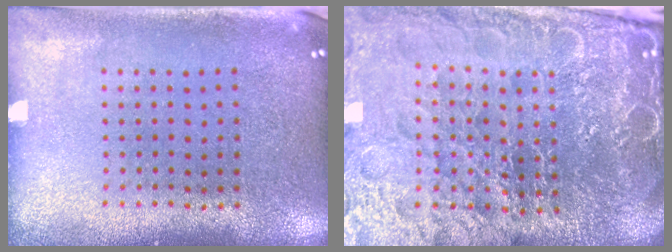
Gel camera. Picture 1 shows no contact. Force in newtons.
{"total": 6.8, "press": 6.0, "slide": 3.2}